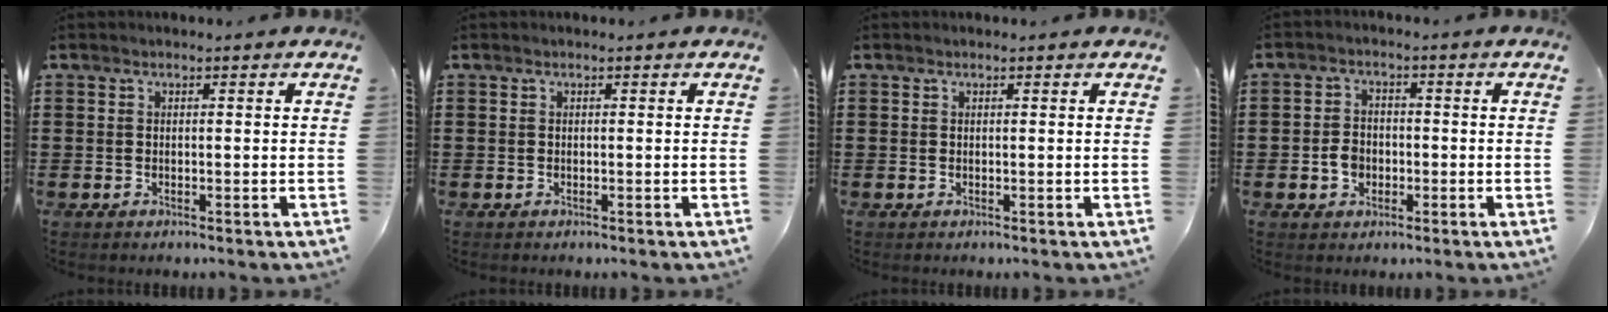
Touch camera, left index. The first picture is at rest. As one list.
[{"total": 0.0}, {"total": 0.0}, {"total": 3.4, "force": [-1.0, 2.7, 1.9], "torque": [-0.047, 0.000, -0.021]}]